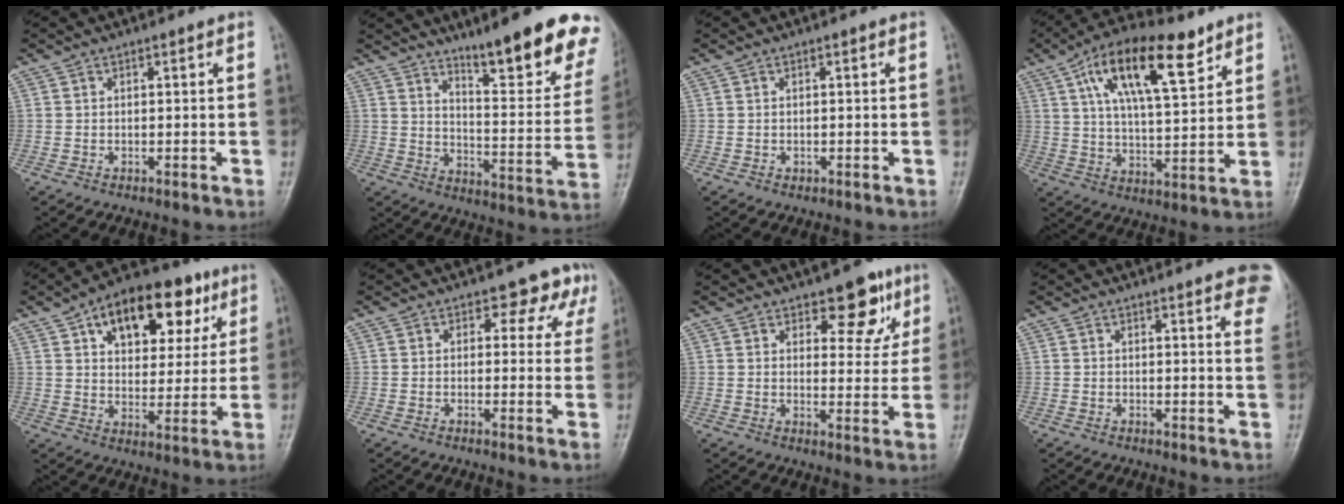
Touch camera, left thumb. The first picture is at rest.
{"total": 19.1, "force": [13.2, 3.5, 13.4], "torque": [-0.144, -0.085, 0.192]}
{"total": 0.6, "force": [-0.1, 0.5, 0.3], "torque": [0.000, 0.001, -0.002]}
{"total": 17.4, "force": [8.9, 6.7, 13.4], "torque": [-0.201, -0.019, 0.150]}
{"total": 18.9, "force": [8.9, 10.7, 12.8], "torque": [-0.137, -0.006, 0.133]}
{"total": 5.7, "force": [4.0, 3.7, 2.0], "torque": [0.014, -0.018, 0.029]}
{"total": 8.8, "force": [5.2, 4.6, 5.4], "torque": [-0.028, -0.026, 0.068]}
{"total": 11.5, "force": [7.7, 2.8, 8.0], "torque": [-0.073, -0.024, 0.074]}